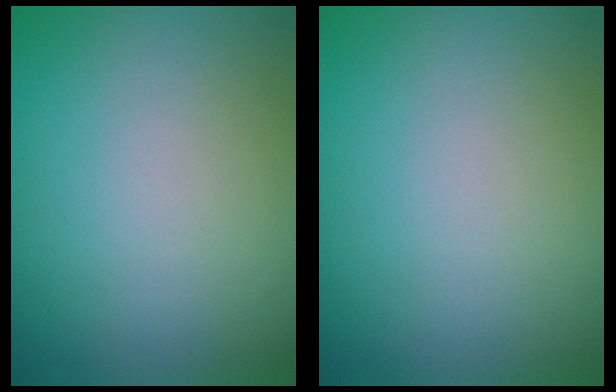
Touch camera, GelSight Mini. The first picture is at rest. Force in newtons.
{"total": 0.0}